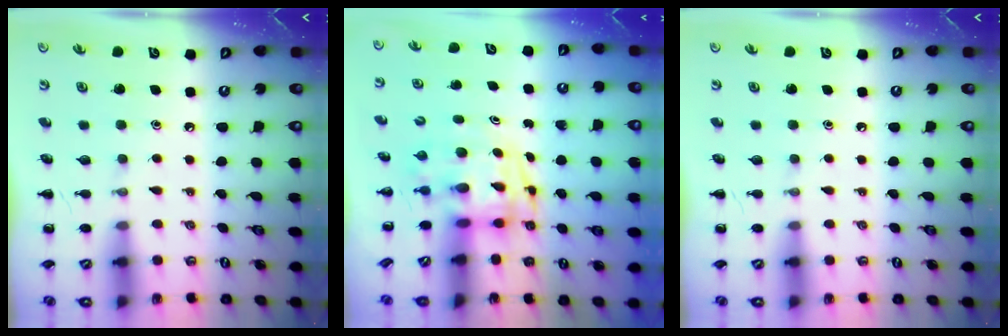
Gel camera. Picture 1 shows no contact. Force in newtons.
{"total": 3.4, "press": 3.3, "slide": 0.7}
{"total": 0.0}